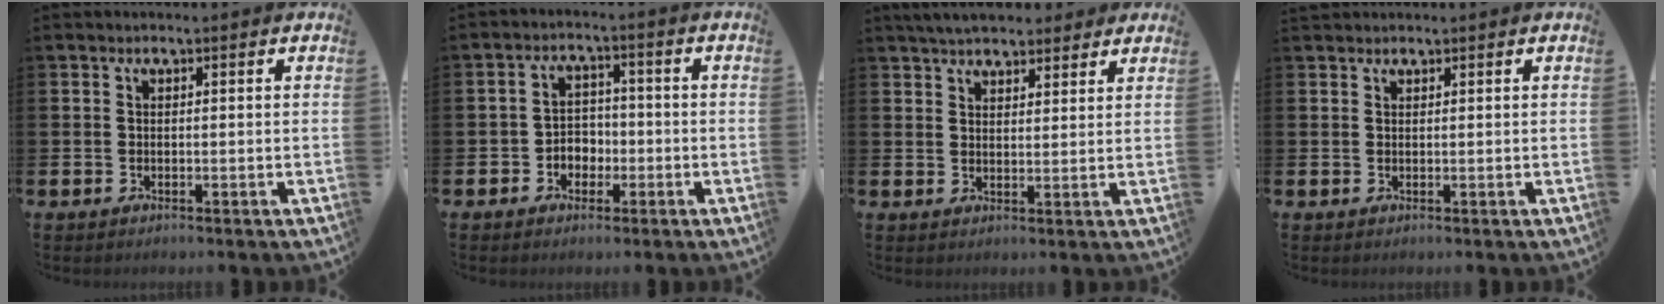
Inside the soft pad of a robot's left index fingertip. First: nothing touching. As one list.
[{"total": 3.2, "force": [-1.5, 2.5, 1.1], "torque": [-0.028, 0.007, -0.036]}, {"total": 5.1, "force": [4.8, 1.4, 0.8], "torque": [-0.027, -0.015, 0.088]}, {"total": 1.1, "force": [1.0, 0.3, -0.1], "torque": [0.011, -0.001, 0.017]}]